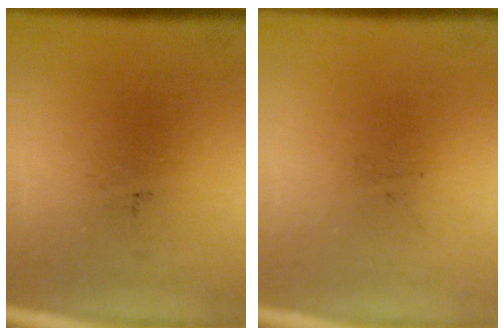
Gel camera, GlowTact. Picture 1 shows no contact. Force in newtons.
{"total": 0.0}